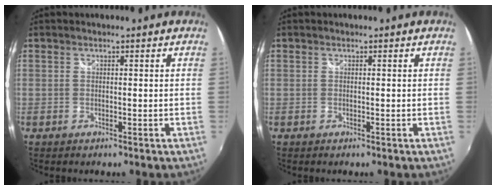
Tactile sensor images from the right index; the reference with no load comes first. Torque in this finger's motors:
{"motor_torque": [0.00, 0.00, 0.00, 0.00]}